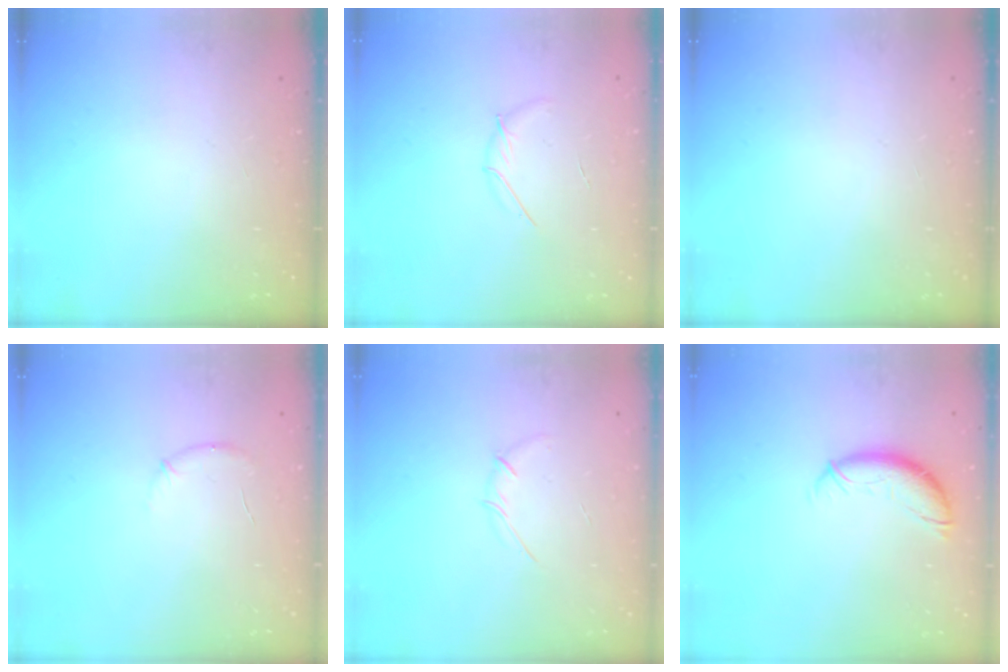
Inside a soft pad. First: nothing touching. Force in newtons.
{"total": 5.0, "press": 4.9, "slide": 1.3}
{"total": 0.0}
{"total": 7.3, "press": 7.0, "slide": 2.0}
{"total": 2.7, "press": 2.6, "slide": 0.6}
{"total": 9.5, "press": 9.5, "slide": 0.5}